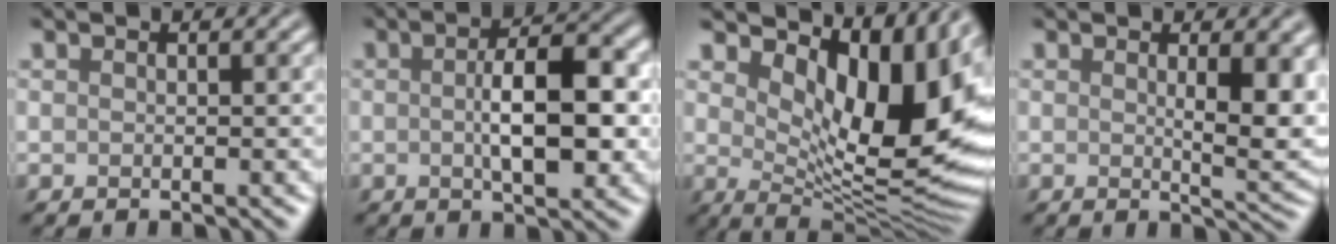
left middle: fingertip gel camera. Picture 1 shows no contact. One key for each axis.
{"total": 6.7, "fx": -0.1, "fy": 2.7, "fz": 6.1, "tx": -0.101, "ty": 0.000, "tz": -0.003}
{"total": 11.9, "fx": 4.2, "fy": 5.2, "fz": 9.9, "tx": -0.144, "ty": -0.009, "tz": 0.076}
{"total": 5.2, "fx": 0.9, "fy": 1.4, "fz": 4.9, "tx": -0.064, "ty": -0.007, "tz": 0.020}